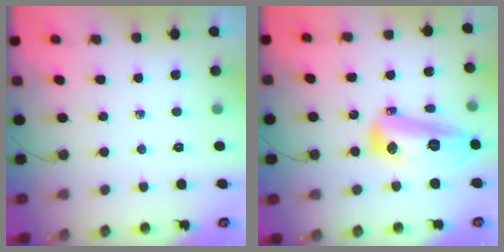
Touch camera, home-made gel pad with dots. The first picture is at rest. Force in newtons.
{"total": 14.9, "press": 14.8, "slide": 1.8}